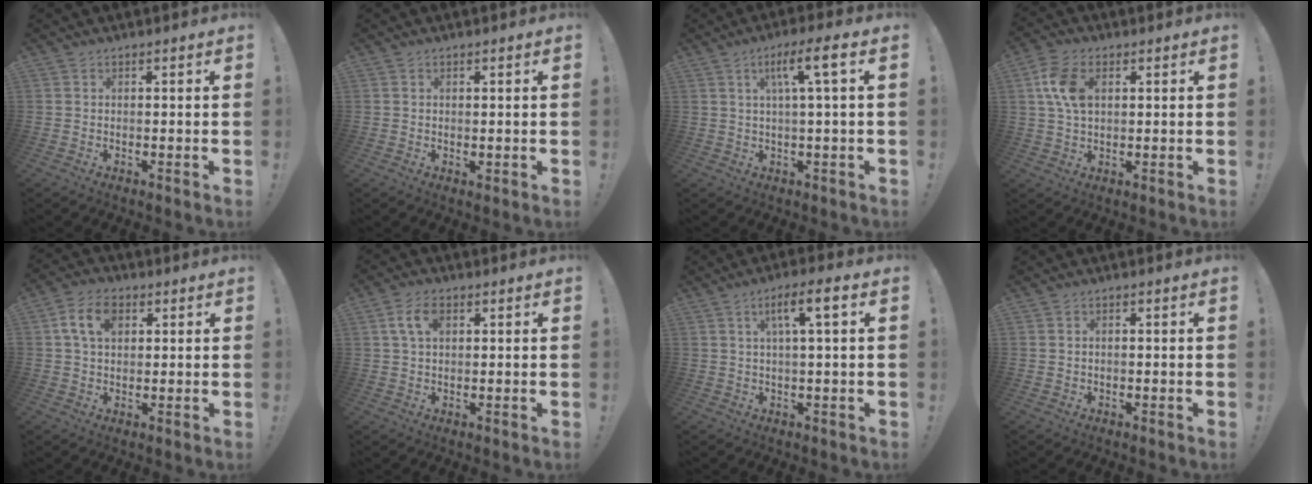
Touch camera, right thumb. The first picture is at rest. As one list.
[{"total": 0.6, "force": [0.4, 0.4, 0.2], "torque": [0.005, -0.002, 0.005]}, {"total": 7.9, "force": [2.1, 0.3, 7.6], "torque": [-0.136, 0.002, 0.027]}, {"total": 9.4, "force": [2.5, 5.9, 7.0], "torque": [-0.143, 0.003, 0.046]}, {"total": 8.8, "force": [2.7, 5.8, 6.0], "torque": [-0.109, 0.009, 0.050]}, {"total": 6.2, "force": [2.0, 3.5, 4.7], "torque": [-0.082, 0.003, 0.037]}, {"total": 6.8, "force": [1.8, 0.9, 6.5], "torque": [-0.107, 0.002, 0.022]}, {"total": 0.9, "force": [-0.2, 0.8, 0.4], "torque": [-0.014, 0.006, -0.004]}]